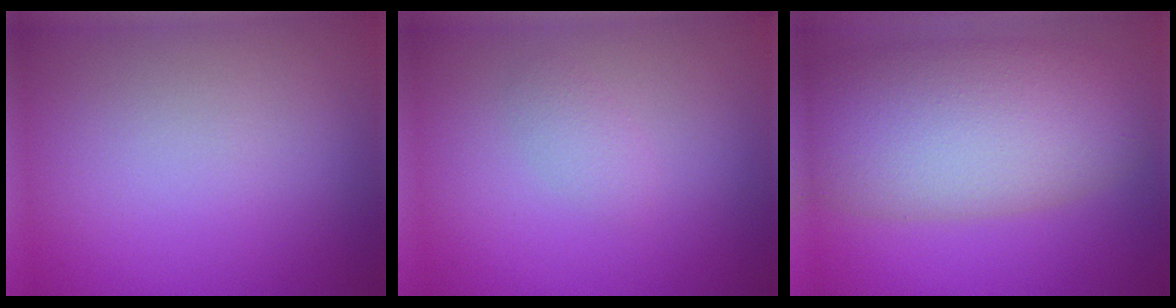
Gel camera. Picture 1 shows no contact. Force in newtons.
{"total": 1.0, "press": 1.0, "slide": 0.1}
{"total": 10.0, "press": 10.0, "slide": 0.6}